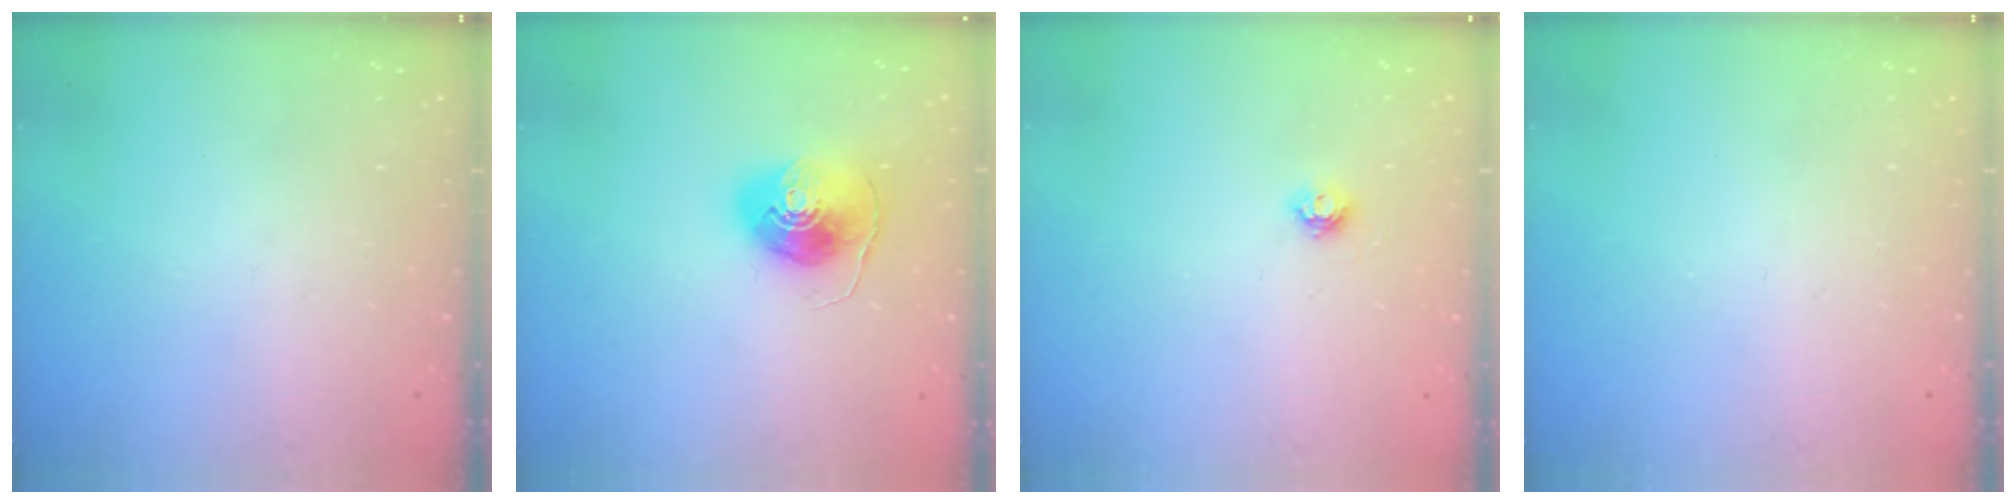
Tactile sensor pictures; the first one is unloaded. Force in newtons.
{"total": 8.9, "press": 8.9, "slide": 0.8}
{"total": 4.3, "press": 4.3, "slide": 0.6}
{"total": 0.0}